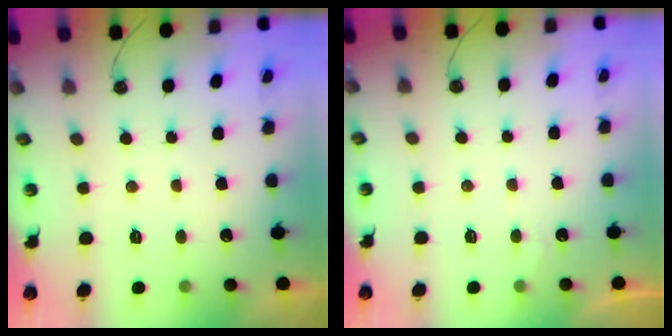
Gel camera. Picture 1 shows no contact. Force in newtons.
{"total": 2.8, "press": 2.8, "slide": 0.3}